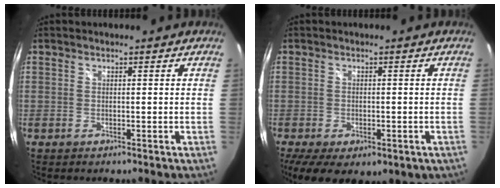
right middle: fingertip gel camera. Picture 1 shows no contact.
{"total": 11.3, "force": [-5.6, 6.0, 7.8], "torque": [-0.158, -0.040, -0.073]}